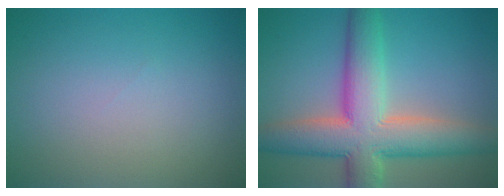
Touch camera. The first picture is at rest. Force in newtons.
{"total": 9.8, "press": 9.8, "slide": 0.8}